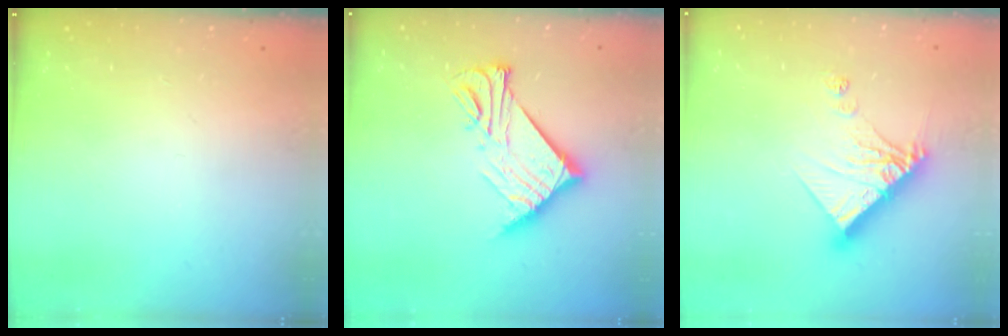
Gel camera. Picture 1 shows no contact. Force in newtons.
{"total": 14.7, "press": 14.7, "slide": 0.4}
{"total": 12.7, "press": 12.7, "slide": 1.2}